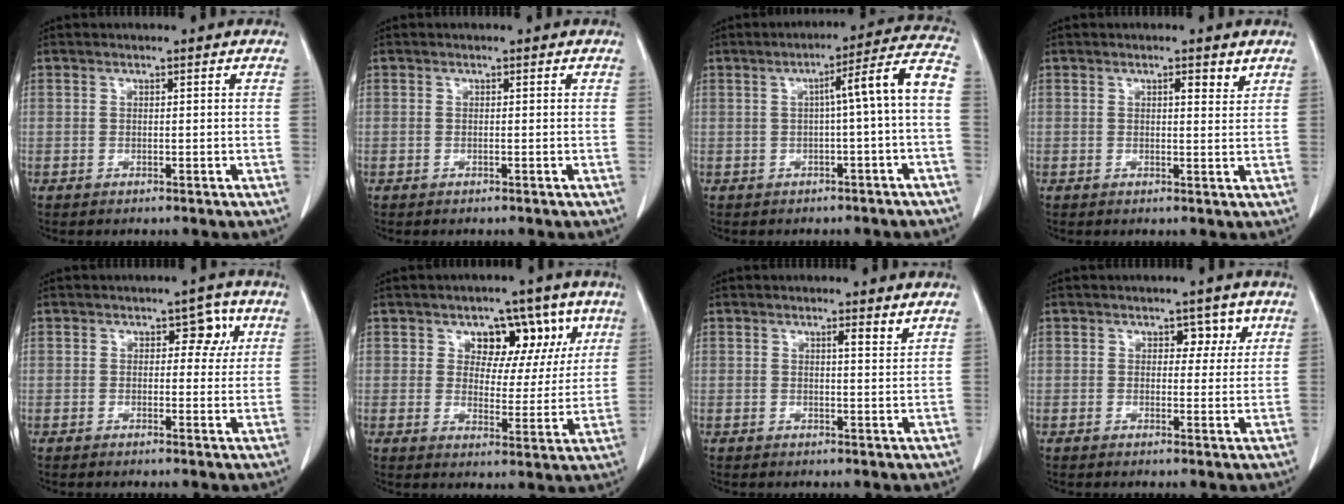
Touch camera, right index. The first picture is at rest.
{"total": 0.0}
{"total": 8.3, "force": [-0.7, -0.7, 8.3], "torque": [-0.109, 0.025, -0.011]}
{"total": 1.9, "force": [1.3, 0.5, 1.3], "torque": [-0.020, -0.004, 0.017]}
{"total": 3.8, "force": [1.3, 2.3, 2.8], "torque": [-0.025, 0.014, 0.015]}
{"total": 9.2, "force": [4.3, 6.3, 5.2], "torque": [-0.049, 0.017, 0.060]}
{"total": 1.8, "force": [1.3, 0.0, 1.2], "torque": [-0.020, -0.004, 0.020]}
{"total": 3.0, "force": [1.4, 2.1, 1.6], "torque": [-0.010, 0.005, 0.016]}